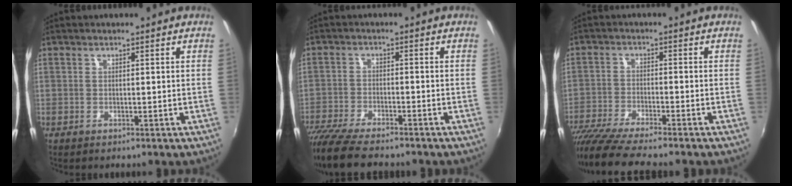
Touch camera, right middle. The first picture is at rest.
{"total": 11.9, "force": [-10.3, 2.2, 5.7], "torque": [-0.135, -0.042, -0.182]}
{"total": 11.9, "force": [-10.2, 0.4, 6.0], "torque": [-0.136, -0.043, -0.183]}